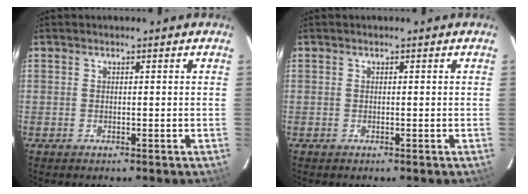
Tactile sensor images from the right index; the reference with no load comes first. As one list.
[{"total": 0.0}]